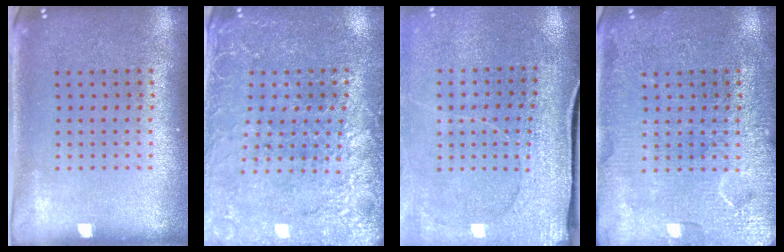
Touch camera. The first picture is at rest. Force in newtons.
{"total": 2.7, "press": 2.7, "slide": 0.3}
{"total": 3.0, "press": 2.8, "slide": 1.1}
{"total": 5.5, "press": 5.4, "slide": 0.7}